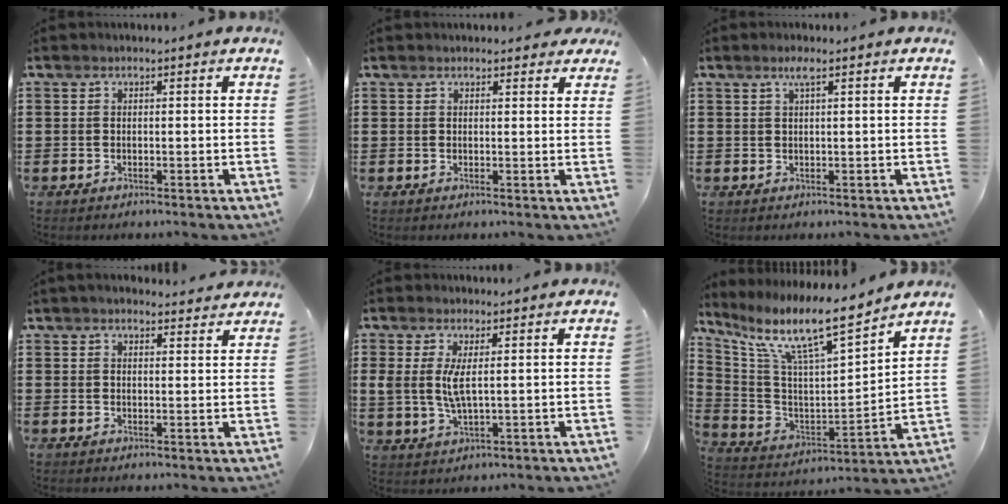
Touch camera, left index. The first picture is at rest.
{"total": 1.8, "force": [1.5, 0.8, 0.3], "torque": [-0.003, 0.003, 0.028]}
{"total": 2.0, "force": [0.9, 0.2, 1.7], "torque": [-0.037, 0.003, 0.016]}
{"total": 2.5, "force": [2.4, 0.6, 0.5], "torque": [-0.016, -0.002, 0.045]}
{"total": 4.8, "force": [1.0, 1.5, 4.4], "torque": [-0.103, -0.005, 0.013]}
{"total": 10.9, "force": [8.4, 1.2, 6.9], "torque": [-0.157, -0.060, 0.135]}